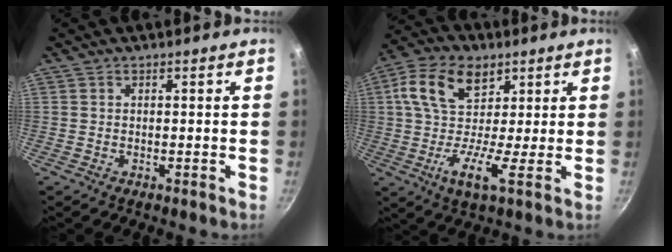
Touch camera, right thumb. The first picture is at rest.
{"total": 12.9, "force": [3.4, 7.4, 10.0], "torque": [-0.173, 0.003, 0.040]}